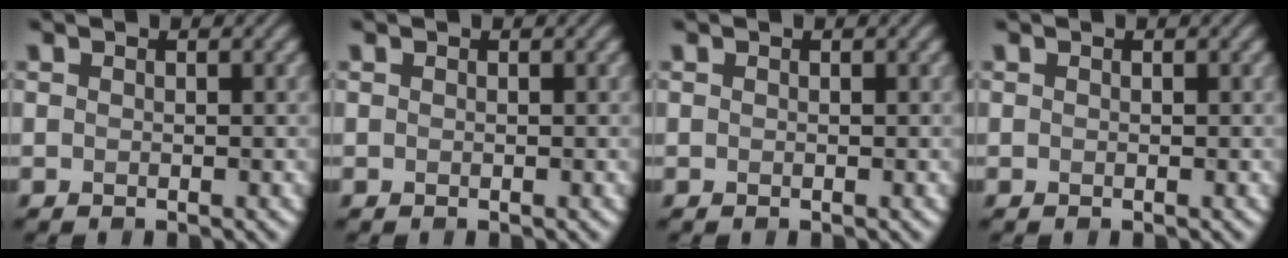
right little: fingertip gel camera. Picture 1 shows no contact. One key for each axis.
{"total": 0.0}
{"total": 0.0}
{"total": 0.0}